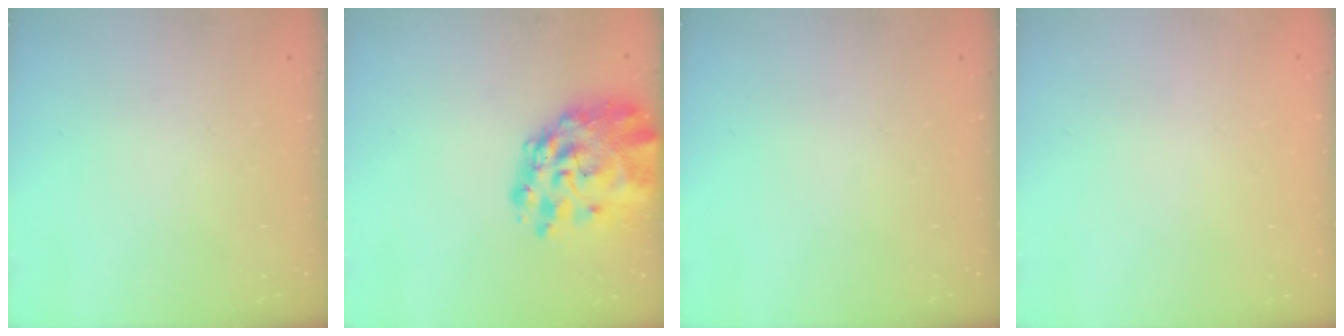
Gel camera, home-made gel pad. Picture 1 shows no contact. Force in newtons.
{"total": 13.1, "press": 12.4, "slide": 4.4}
{"total": 0.0}
{"total": 1.6, "press": 1.6, "slide": 0.2}